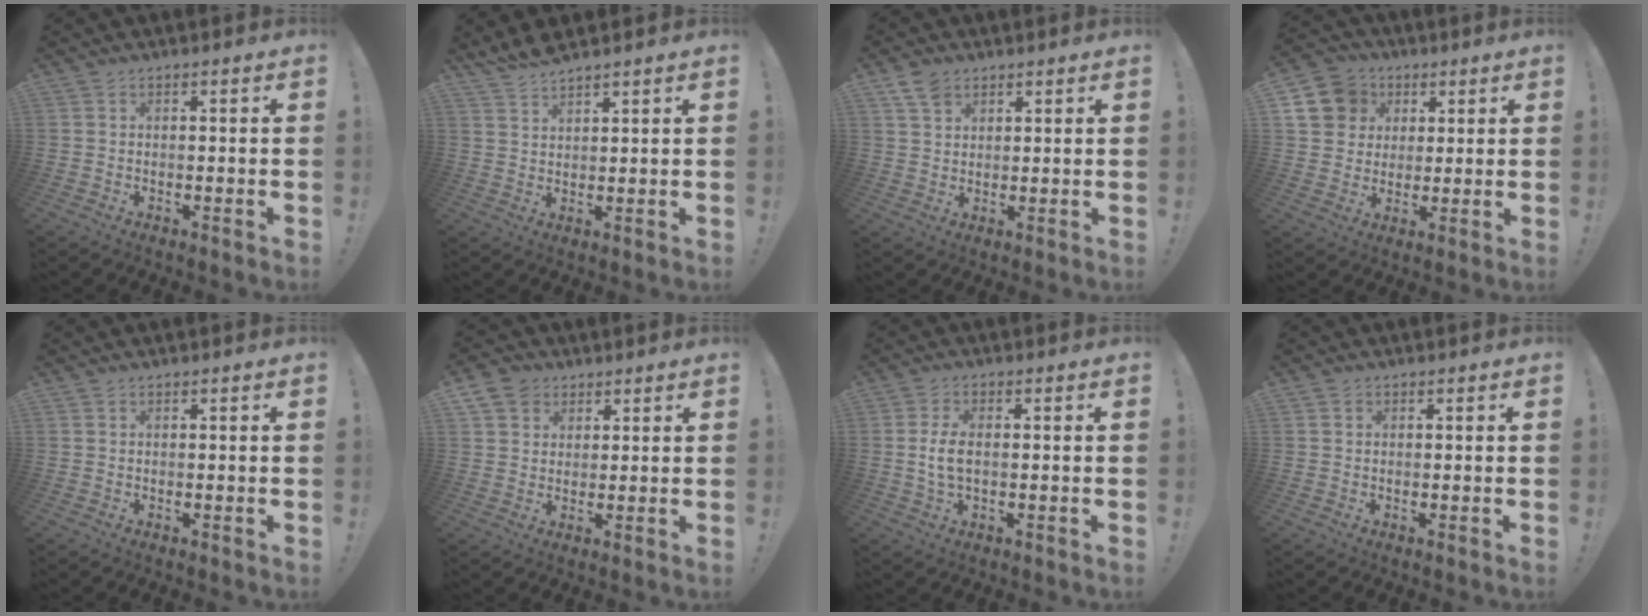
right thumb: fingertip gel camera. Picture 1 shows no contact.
{"total": 4.3, "force": [4.1, 0.6, 1.2], "torque": [-0.038, -0.022, 0.081]}
{"total": 6.7, "force": [4.2, 4.8, 2.1], "torque": [-0.034, -0.021, 0.082]}
{"total": 12.1, "force": [4.4, 10.6, 4.0], "torque": [-0.055, -0.015, 0.092]}
{"total": 0.0}
{"total": 7.2, "force": [4.1, 5.6, 1.9], "torque": [-0.032, -0.020, 0.082]}
{"total": 5.0, "force": [-0.1, 2.5, 4.4], "torque": [-0.087, 0.004, -0.002]}
{"total": 0.7, "force": [0.4, 0.6, 0.0], "torque": [0.005, -0.001, 0.006]}